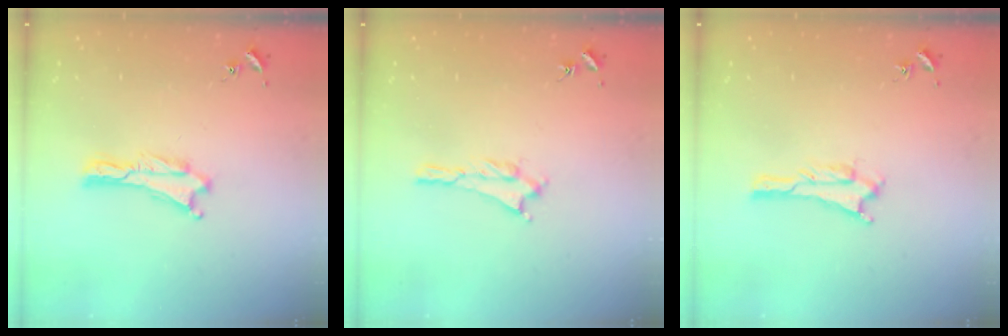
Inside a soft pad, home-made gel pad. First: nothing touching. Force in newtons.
{"total": 1.4, "press": 1.4, "slide": 0.3}
{"total": 0.6, "press": 0.6, "slide": 0.1}